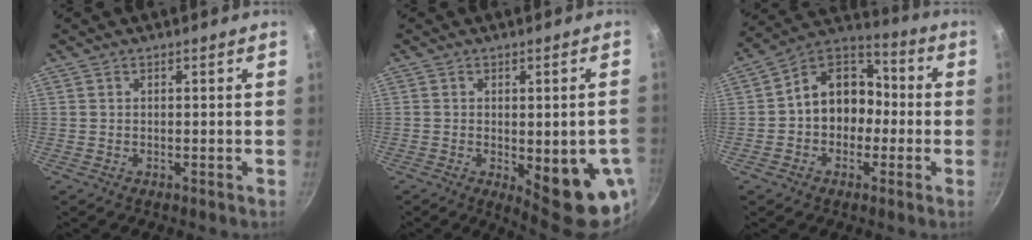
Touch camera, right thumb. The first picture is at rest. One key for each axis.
{"total": 14.7, "fx": -3.5, "fy": 5.0, "fz": 13.4, "tx": -0.141, "ty": -0.011, "tz": -0.033}
{"total": 13.2, "fx": -1.2, "fy": 10.5, "fz": 7.8, "tx": -0.070, "ty": 0.053, "tz": -0.040}